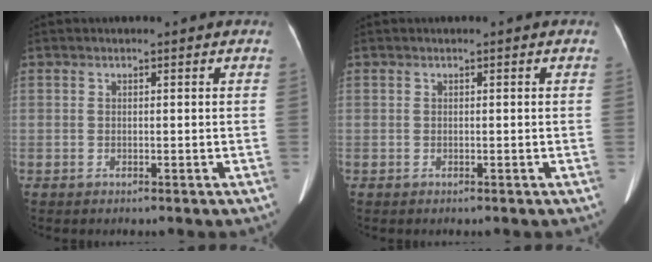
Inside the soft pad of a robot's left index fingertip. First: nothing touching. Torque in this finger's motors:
{"motor_torque": [-0.05, -0.07, -0.02, 0.01]}